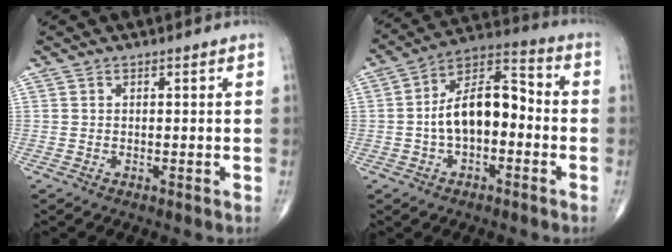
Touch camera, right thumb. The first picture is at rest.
{"total": 13.2, "force": [-1.6, 7.2, 10.9], "torque": [-0.175, 0.047, -0.038]}